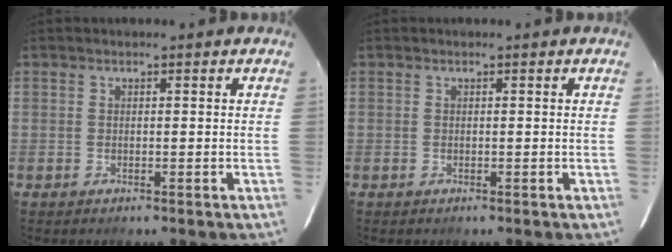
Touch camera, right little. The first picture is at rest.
{"total": 0.0}